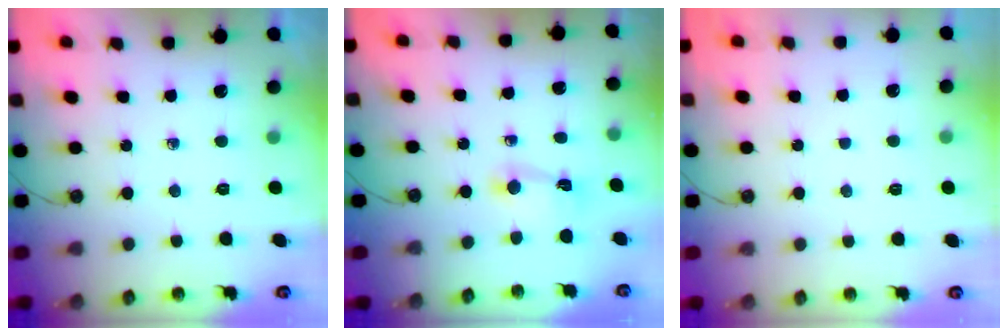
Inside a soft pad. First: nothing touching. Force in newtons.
{"total": 2.7, "press": 2.7, "slide": 0.3}
{"total": 1.1, "press": 1.1, "slide": 0.1}